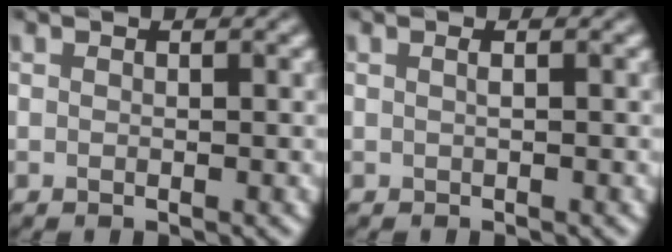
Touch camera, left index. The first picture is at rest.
{"total": 0.0}